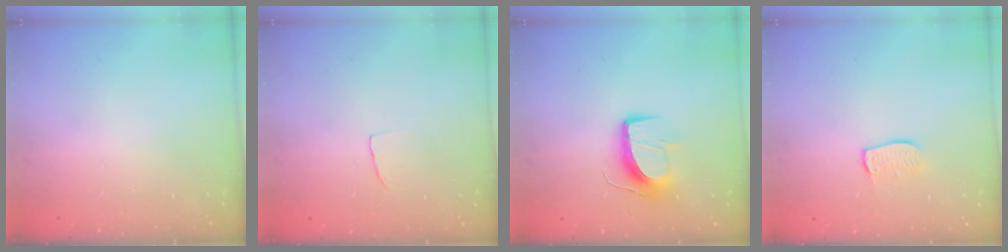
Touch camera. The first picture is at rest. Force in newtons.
{"total": 2.7, "press": 2.7, "slide": 0.2}
{"total": 11.6, "press": 11.6, "slide": 0.1}
{"total": 6.6, "press": 6.6, "slide": 0.5}